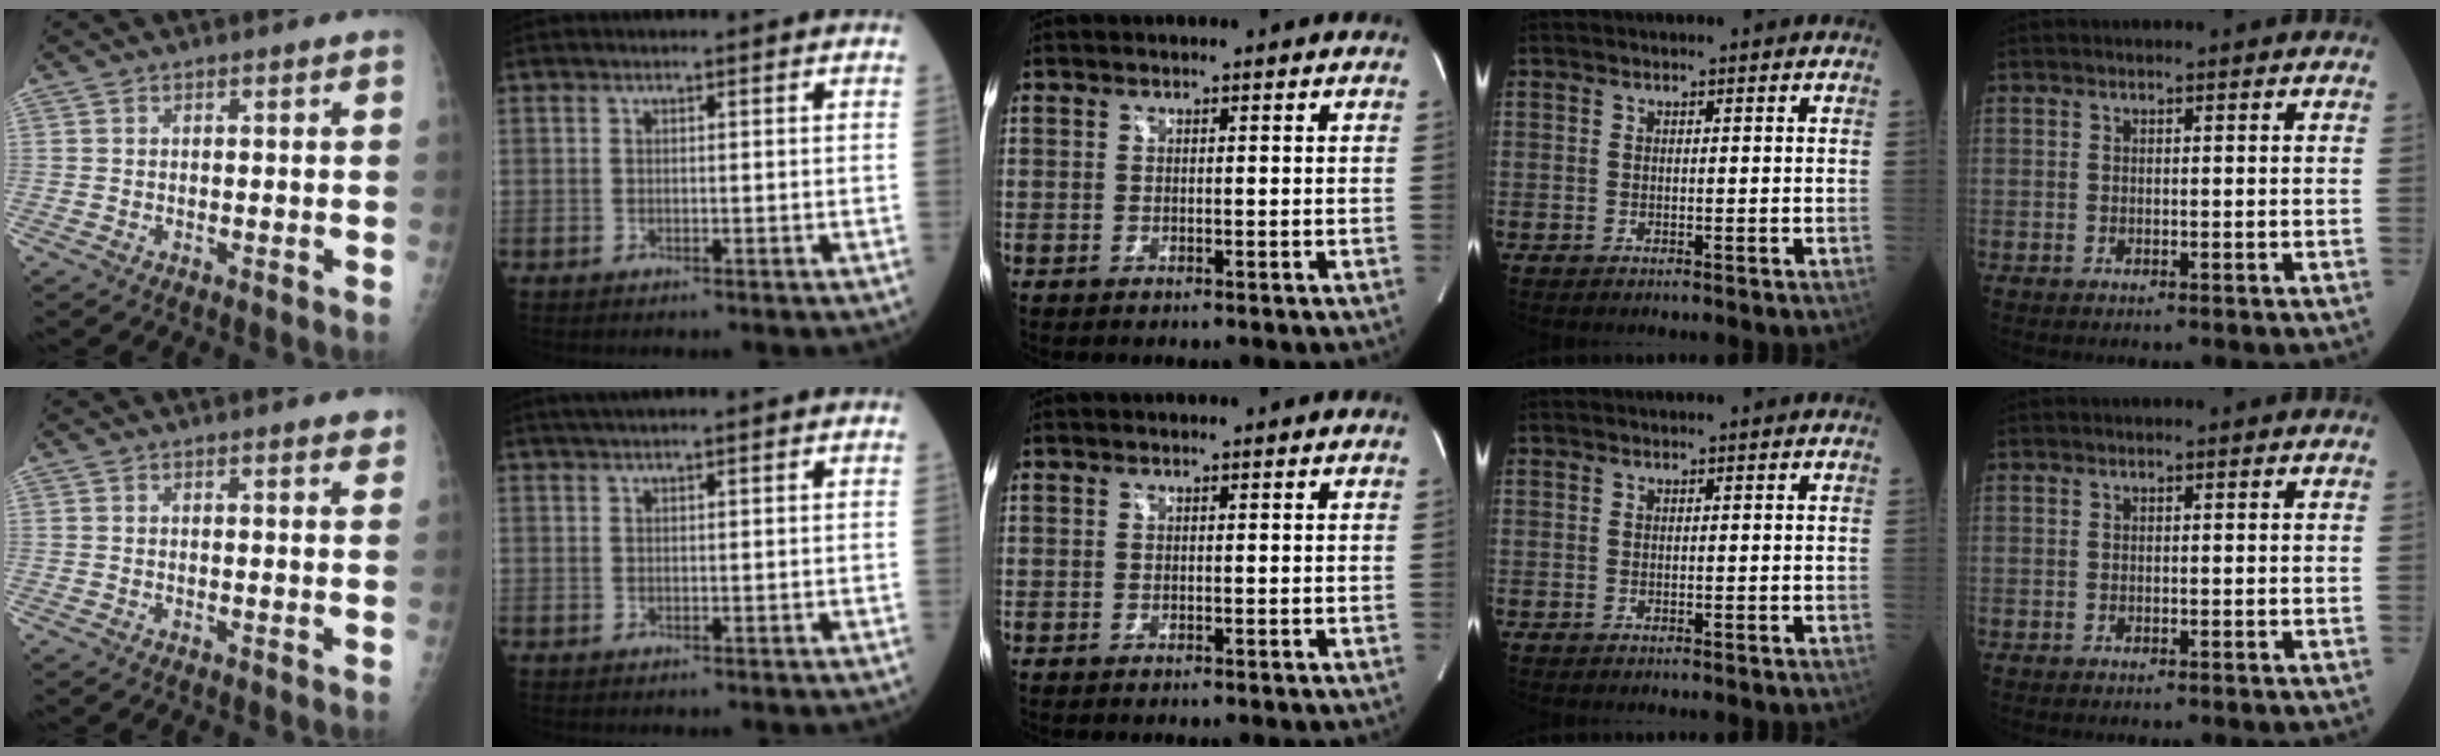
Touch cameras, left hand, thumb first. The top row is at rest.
{"thumb": {"total": 2.5, "force": [1.9, 0.4, 1.5], "torque": [-0.009, -0.004, 0.021]}, "index": {"total": 3.7, "force": [3.0, -0.1, 2.0], "torque": [-0.027, 0.030, 0.052]}}